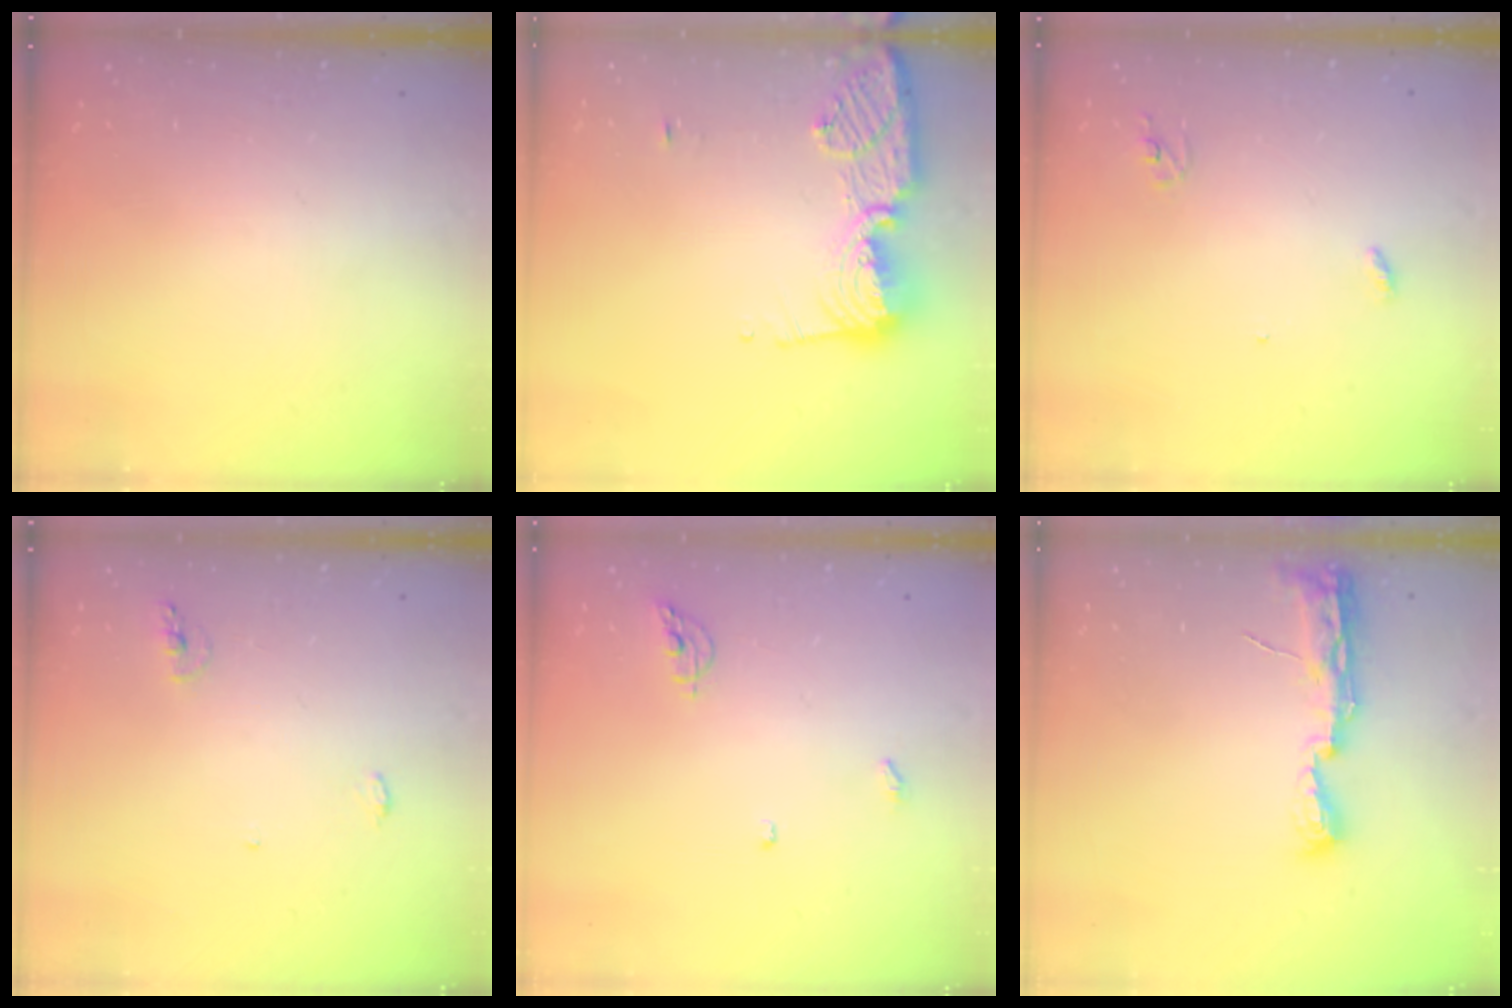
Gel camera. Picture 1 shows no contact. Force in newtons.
{"total": 12.0, "press": 12.0, "slide": 1.1}
{"total": 2.9, "press": 2.9, "slide": 0.2}
{"total": 5.0, "press": 4.8, "slide": 1.5}
{"total": 5.9, "press": 5.9, "slide": 0.2}
{"total": 8.2, "press": 8.2, "slide": 1.0}